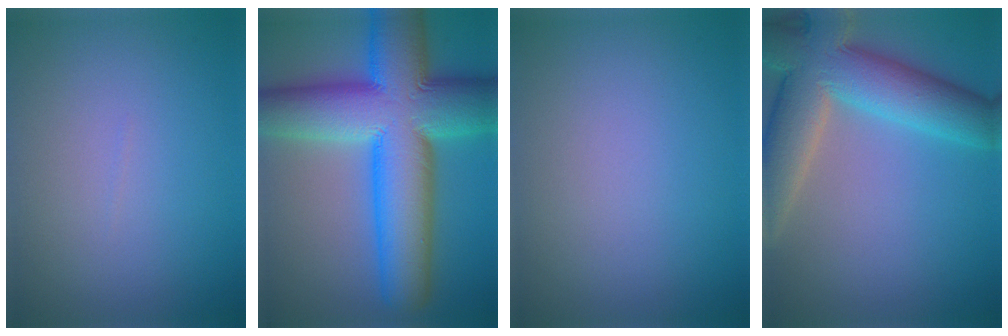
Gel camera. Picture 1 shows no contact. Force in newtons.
{"total": 15.4, "press": 15.4, "slide": 0.5}
{"total": 0.0}
{"total": 10.6, "press": 10.5, "slide": 0.9}